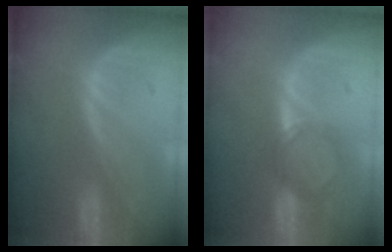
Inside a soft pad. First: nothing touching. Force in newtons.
{"total": 3.4, "press": 3.0, "slide": 1.6}